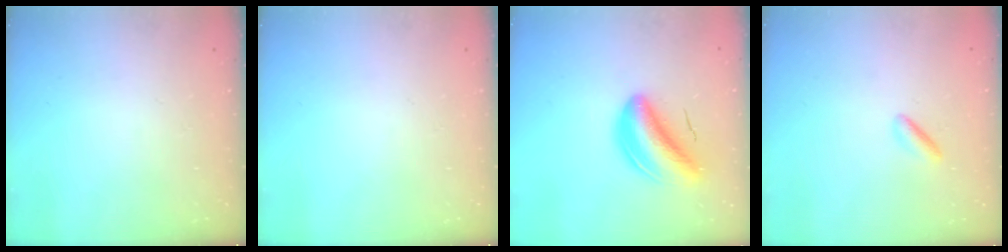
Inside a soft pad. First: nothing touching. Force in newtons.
{"total": 0.0}
{"total": 8.2, "press": 7.8, "slide": 2.5}
{"total": 1.9, "press": 1.7, "slide": 0.7}